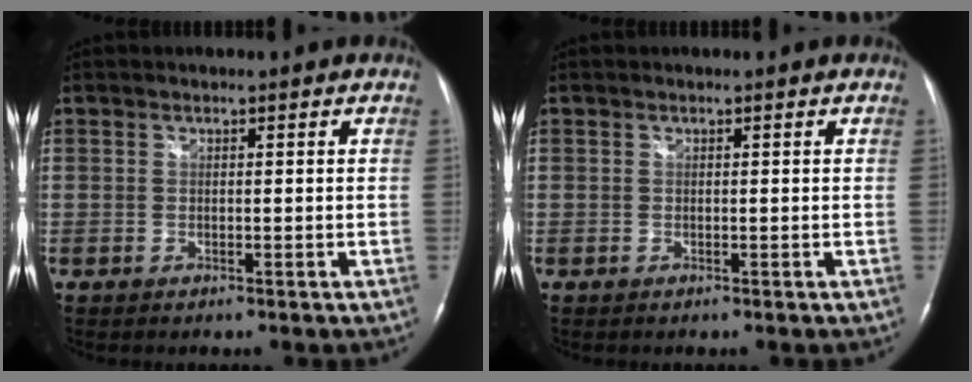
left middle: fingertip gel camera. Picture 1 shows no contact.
{"total": 0.0}